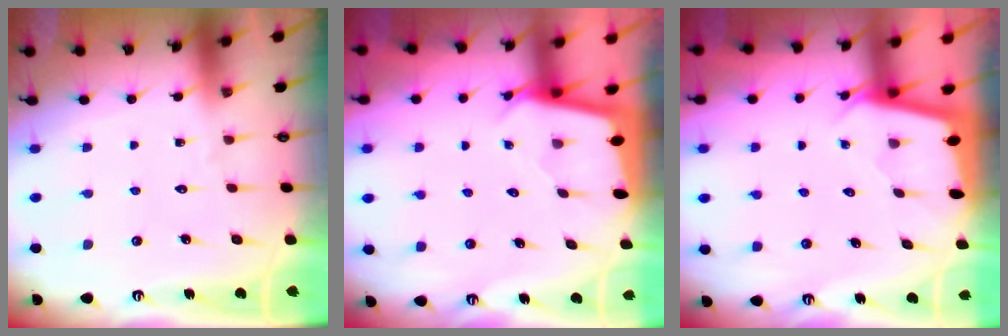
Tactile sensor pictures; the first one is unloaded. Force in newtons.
{"total": 2.4, "press": 2.4, "slide": 0.1}
{"total": 1.8, "press": 1.8, "slide": 0.1}